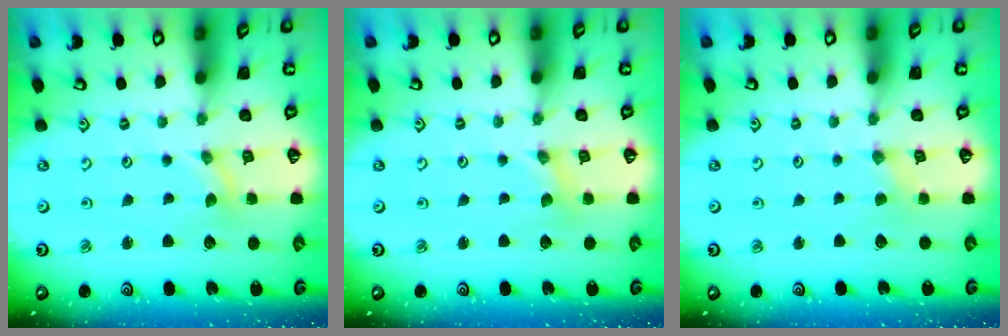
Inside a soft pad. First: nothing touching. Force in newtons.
{"total": 0.0}
{"total": 0.0}